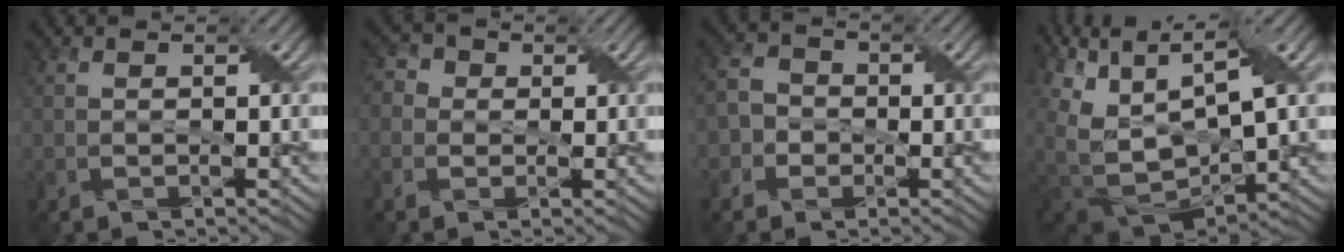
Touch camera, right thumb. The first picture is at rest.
{"total": 2.9, "force": [-0.1, 2.8, 0.9], "torque": [-0.026, 0.010, -0.008]}
{"total": 3.5, "force": [-1.2, 3.1, 0.9], "torque": [-0.018, 0.005, -0.034]}
{"total": 13.3, "force": [3.5, 7.5, 10.5], "torque": [-0.243, -0.002, 0.099]}